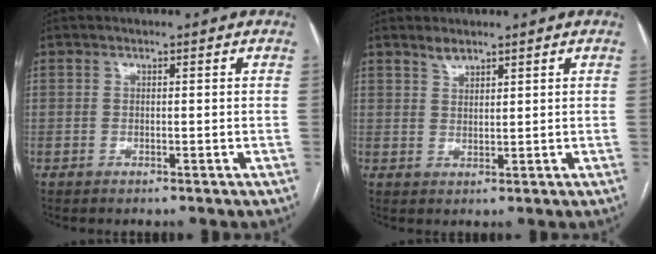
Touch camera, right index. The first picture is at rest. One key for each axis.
{"total": 2.2, "fx": 1.9, "fy": 0.8, "fz": 0.7, "tx": -0.011, "ty": 0.000, "tz": 0.037}